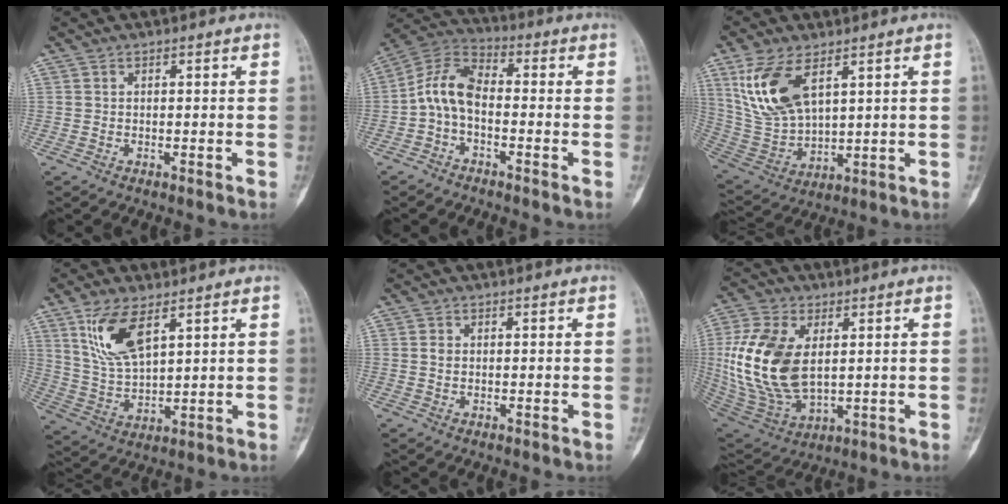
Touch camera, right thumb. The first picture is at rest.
{"total": 8.5, "force": [-1.7, 5.1, 6.6], "torque": [-0.119, 0.032, -0.050]}
{"total": 14.0, "force": [6.5, 6.9, 10.3], "torque": [-0.202, -0.021, 0.144]}
{"total": 11.1, "force": [5.7, 4.7, 8.3], "torque": [-0.157, -0.023, 0.123]}
{"total": 1.4, "force": [0.2, 1.1, 0.9], "torque": [-0.012, 0.000, 0.005]}
{"total": 18.9, "force": [2.4, 11.2, 15.1], "torque": [-0.311, -0.016, 0.056]}